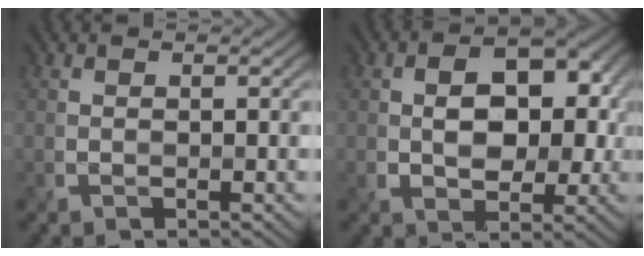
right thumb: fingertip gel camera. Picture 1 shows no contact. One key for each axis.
{"total": 7.3, "fx": 0.4, "fy": 4.9, "fz": 5.4, "tx": -0.074, "ty": 0.004, "tz": -0.001}